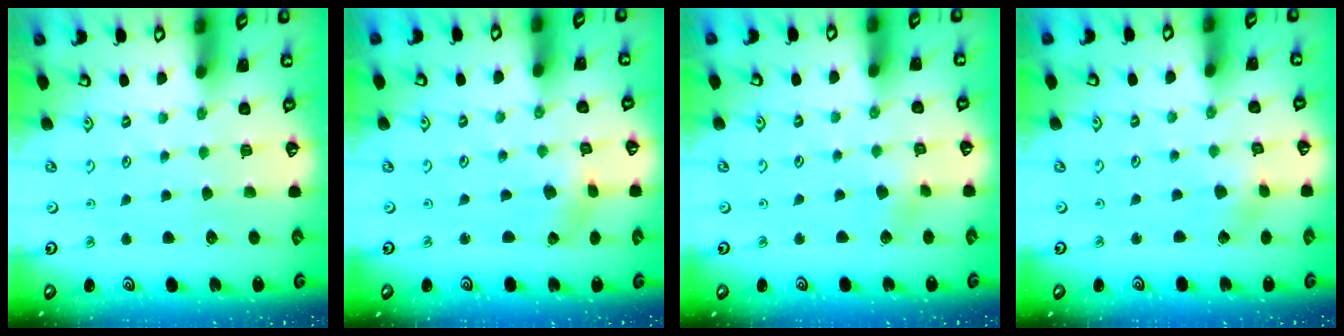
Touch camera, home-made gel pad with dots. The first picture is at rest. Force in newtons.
{"total": 2.0, "press": 2.0, "slide": 0.2}
{"total": 2.9, "press": 2.9, "slide": 0.2}
{"total": 2.1, "press": 2.1, "slide": 0.1}